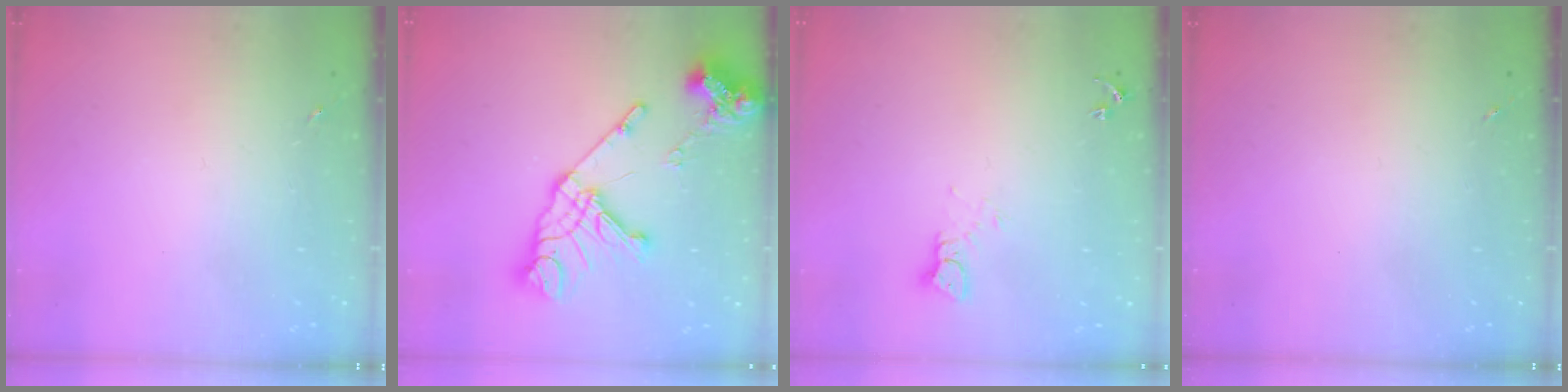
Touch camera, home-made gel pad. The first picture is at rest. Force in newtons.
{"total": 19.2, "press": 19.1, "slide": 2.3}
{"total": 3.7, "press": 3.7, "slide": 0.3}
{"total": 0.0}